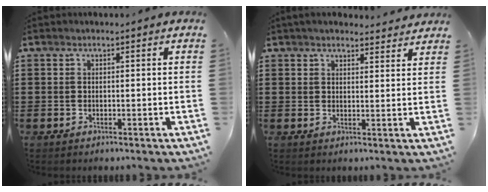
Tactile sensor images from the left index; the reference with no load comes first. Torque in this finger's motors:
{"motor_torque": [2.14, 0.00, 0.48, 0.08]}